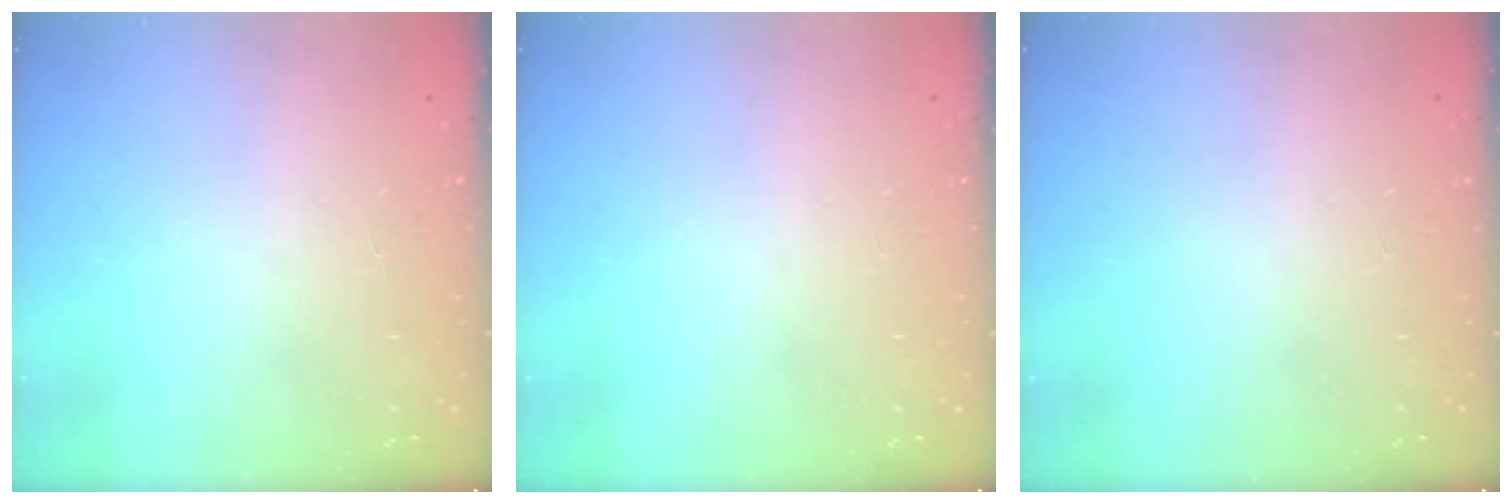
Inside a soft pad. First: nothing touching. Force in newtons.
{"total": 0.0}
{"total": 0.0}